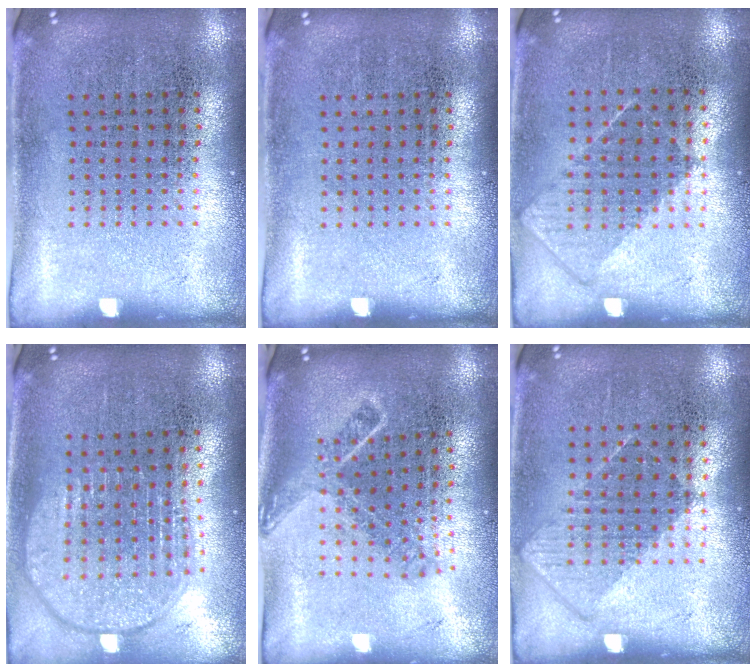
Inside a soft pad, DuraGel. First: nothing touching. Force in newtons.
{"total": 0.0}
{"total": 0.9, "press": 0.7, "slide": 0.5}
{"total": 1.8, "press": 1.5, "slide": 1.0}
{"total": 1.7, "press": 1.2, "slide": 1.1}
{"total": 0.8, "press": 0.6, "slide": 0.4}